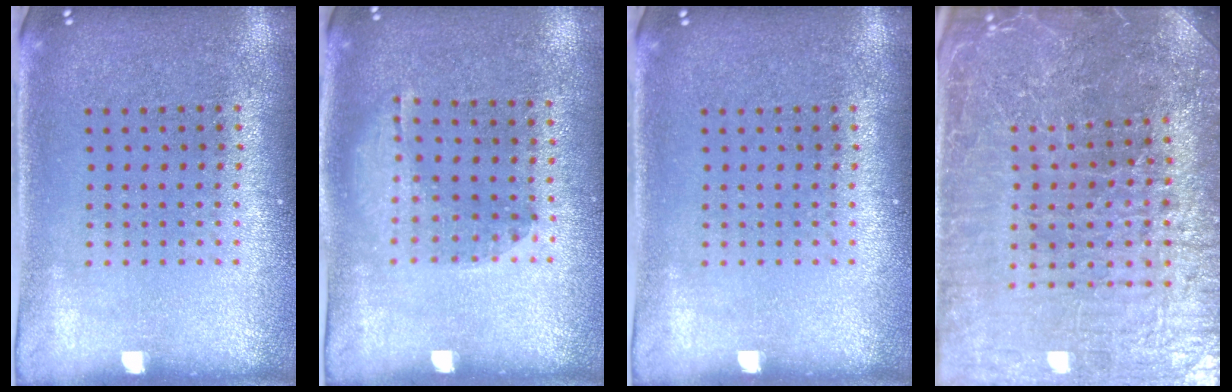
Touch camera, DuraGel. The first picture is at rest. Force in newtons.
{"total": 1.2, "press": 0.9, "slide": 0.9}
{"total": 0.0}
{"total": 5.1, "press": 4.8, "slide": 1.5}